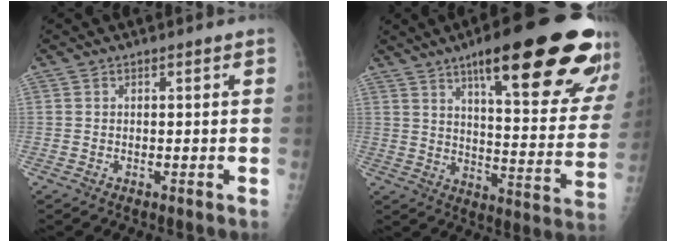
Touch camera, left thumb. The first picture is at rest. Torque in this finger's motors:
{"motor_torque": [3.29, 1.72, 1.71, -1.06, 0.30]}